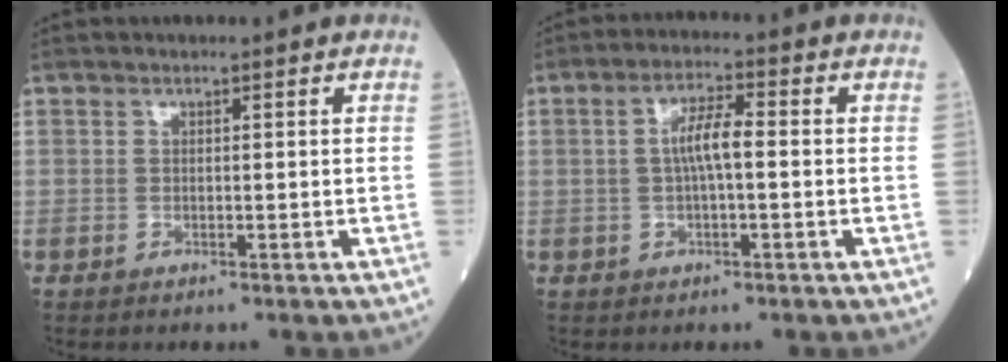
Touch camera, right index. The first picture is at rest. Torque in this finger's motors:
{"motor_torque": [0.57, 0.11, 0.42, 0.12]}